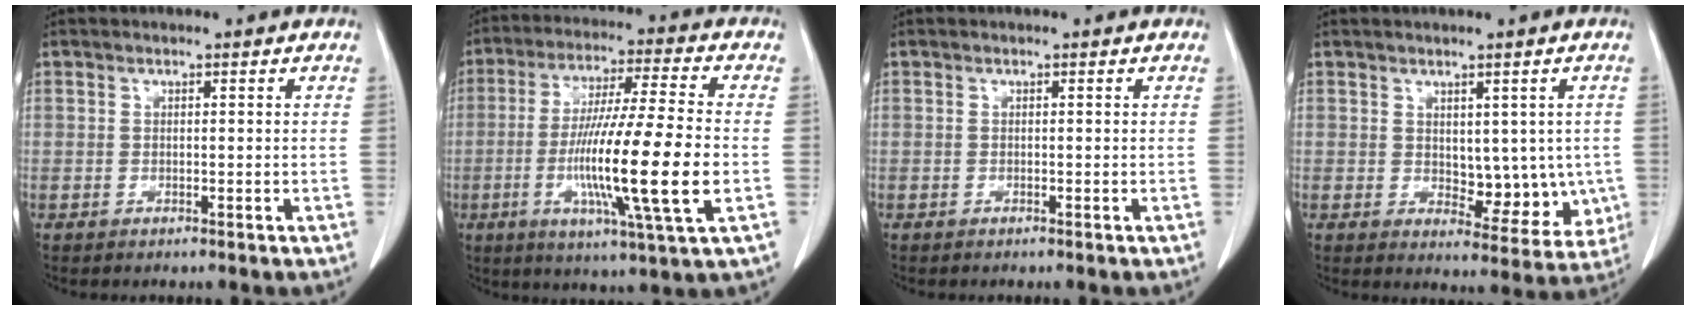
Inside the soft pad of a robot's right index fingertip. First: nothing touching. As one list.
[{"total": 17.3, "force": [-3.4, -0.2, 17.0], "torque": [-0.312, -0.019, -0.063]}, {"total": 0.0}, {"total": 7.7, "force": [0.2, 4.7, 6.1], "torque": [-0.055, -0.004, 0.018]}]